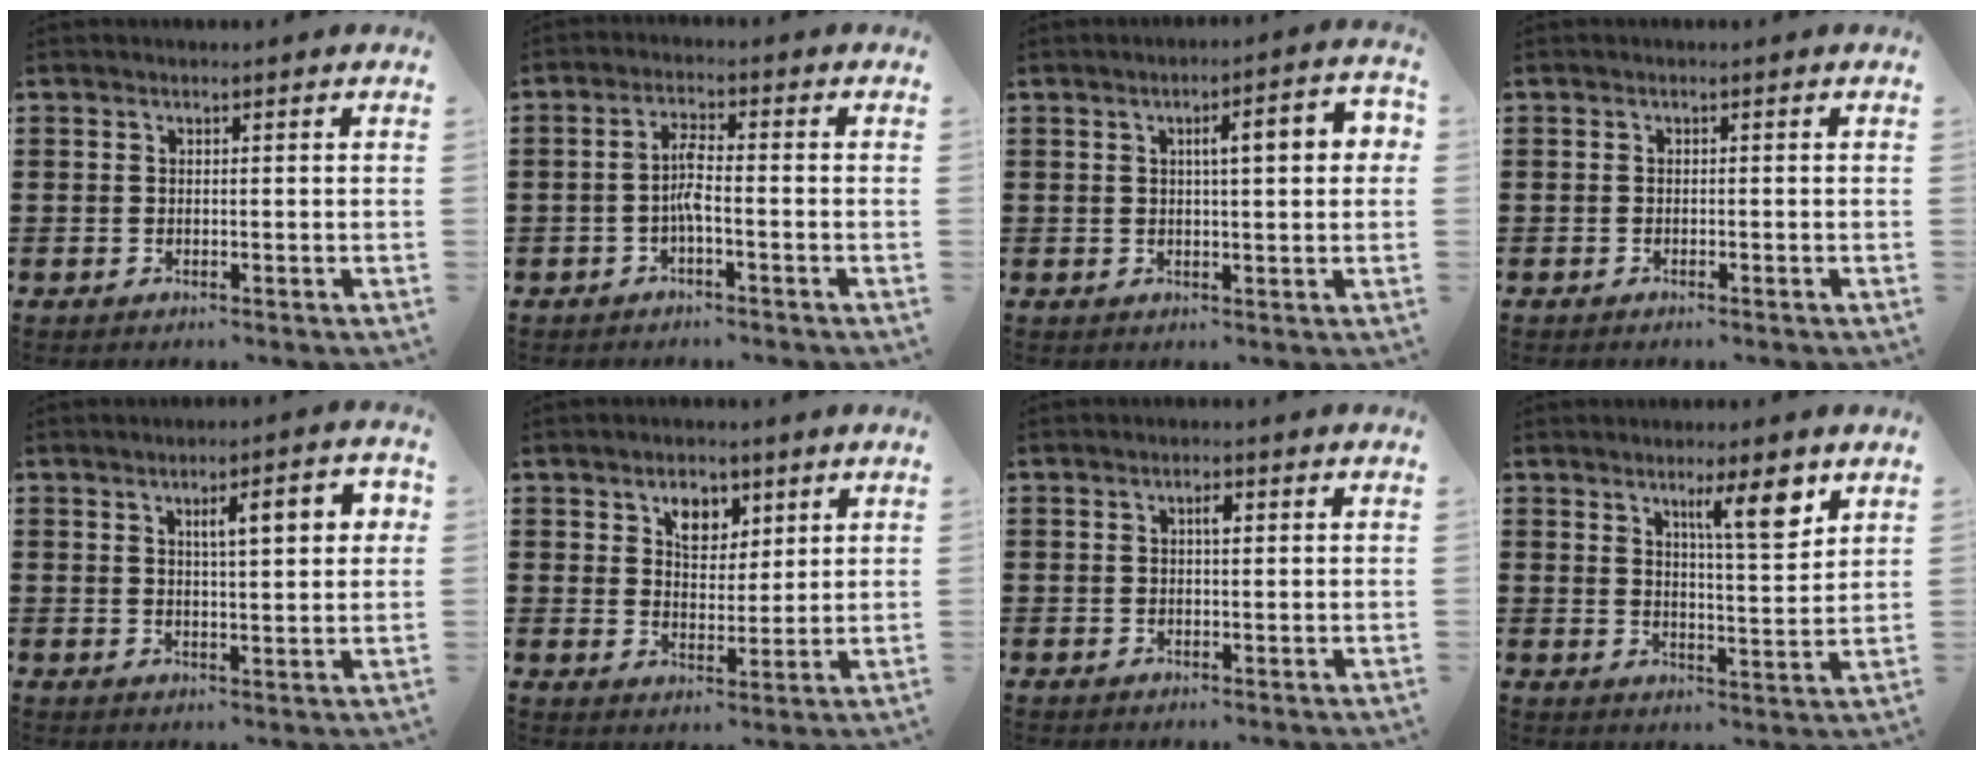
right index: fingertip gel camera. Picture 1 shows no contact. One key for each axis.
{"total": 3.6, "fx": -1.1, "fy": 0.6, "fz": 3.3, "tx": -0.070, "ty": 0.003, "tz": -0.025}
{"total": 5.3, "fx": 1.1, "fy": 1.0, "fz": 5.1, "tx": -0.081, "ty": 0.000, "tz": 0.010}
{"total": 0.6, "fx": -0.6, "fy": 0.2, "fz": 0.0, "tx": 0.000, "ty": 0.002, "tz": -0.013}
{"total": 6.1, "fx": 1.9, "fy": 1.5, "fz": 5.5, "tx": -0.086, "ty": -0.002, "tz": 0.024}
{"total": 4.9, "fx": 2.8, "fy": 3.1, "fz": 2.6, "tx": -0.047, "ty": 0.007, "tz": 0.047}
{"total": 1.7, "fx": 0.4, "fy": 0.6, "fz": 1.6, "tx": -0.024, "ty": 0.002, "tz": 0.003}
{"total": 7.4, "fx": 4.3, "fy": 1.2, "fz": 5.9, "tx": -0.093, "ty": -0.010, "tz": 0.065}